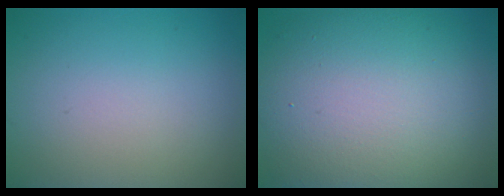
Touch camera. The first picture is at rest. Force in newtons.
{"total": 14.2, "press": 14.1, "slide": 1.2}